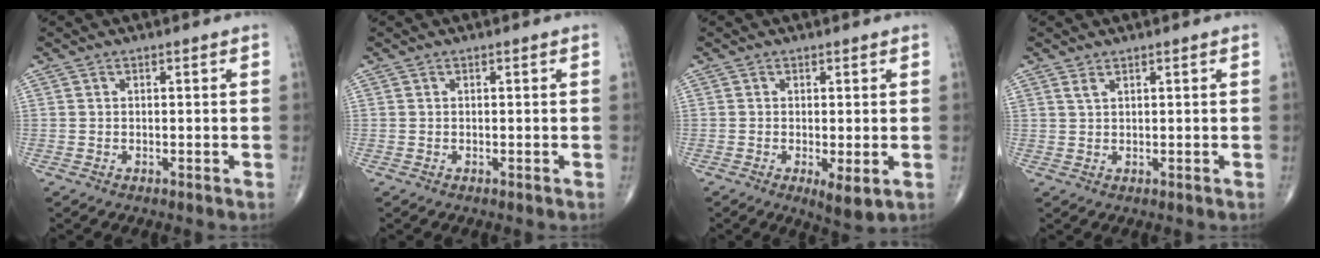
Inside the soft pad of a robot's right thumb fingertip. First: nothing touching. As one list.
[{"total": 0.0}, {"total": 4.1, "force": [-0.9, 1.3, 3.8], "torque": [-0.060, -0.013, -0.014]}, {"total": 1.2, "force": [0.9, 0.4, 0.6], "torque": [-0.010, -0.001, 0.021]}]